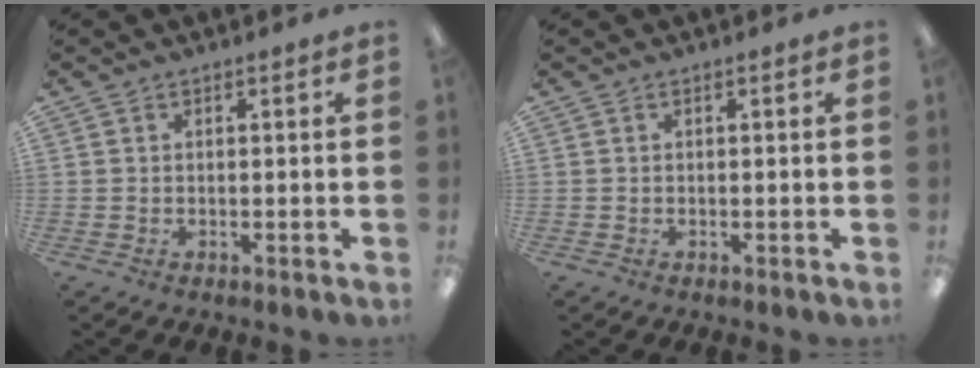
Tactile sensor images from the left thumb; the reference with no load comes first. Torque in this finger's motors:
{"motor_torque": [-0.07, 0.04, 0.01, 0.01, 0.00]}